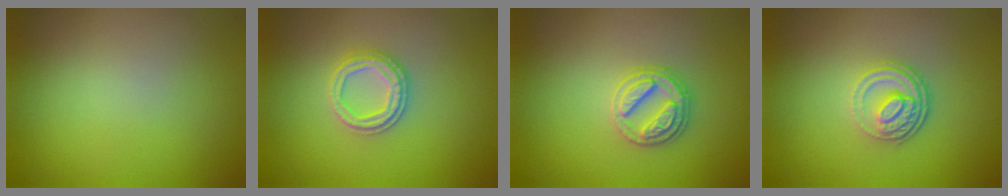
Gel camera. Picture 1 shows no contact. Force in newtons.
{"total": 2.6, "press": 2.5, "slide": 0.7}
{"total": 2.8, "press": 2.8, "slide": 0.2}
{"total": 3.6, "press": 2.7, "slide": 2.3}